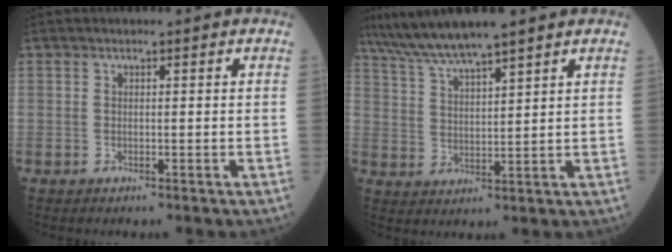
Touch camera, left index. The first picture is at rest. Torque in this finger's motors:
{"motor_torque": [0.28, -0.13, 0.23, 0.06]}